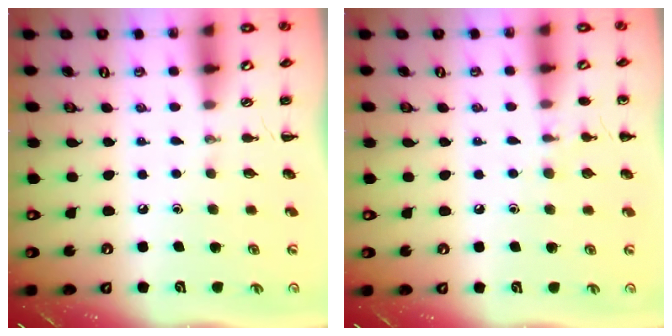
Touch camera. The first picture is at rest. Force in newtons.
{"total": 6.1, "press": 5.9, "slide": 1.8}